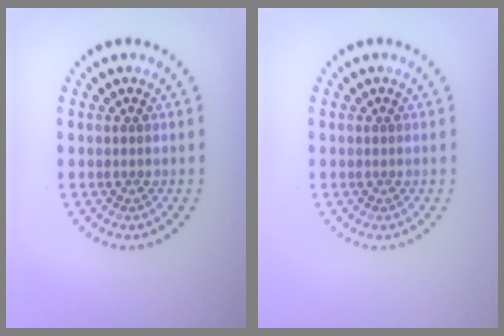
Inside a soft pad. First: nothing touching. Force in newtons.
{"total": 0.0}